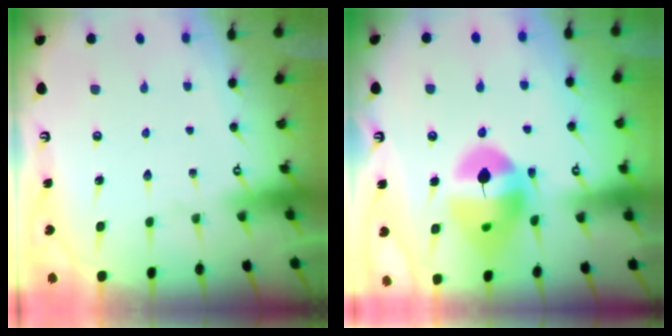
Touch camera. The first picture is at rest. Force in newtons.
{"total": 14.2, "press": 14.1, "slide": 1.5}